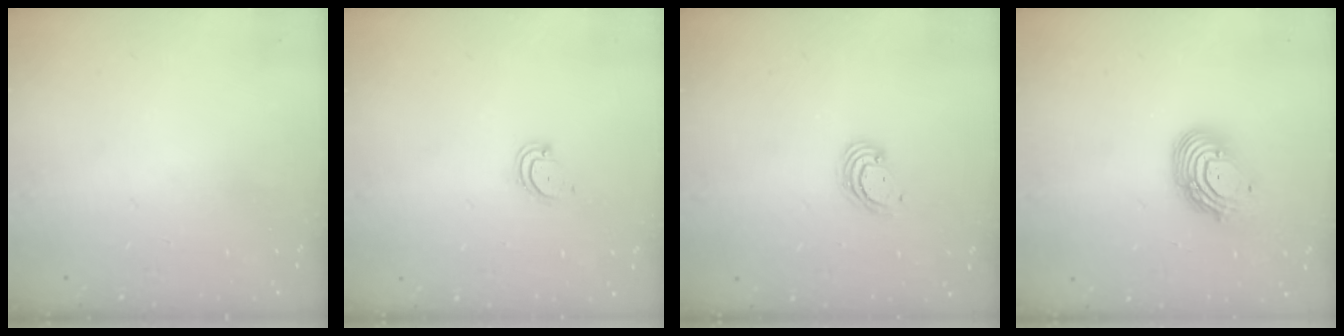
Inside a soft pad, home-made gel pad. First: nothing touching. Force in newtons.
{"total": 3.1, "press": 3.1, "slide": 0.3}
{"total": 3.6, "press": 3.6, "slide": 0.2}
{"total": 11.5, "press": 11.5, "slide": 1.1}